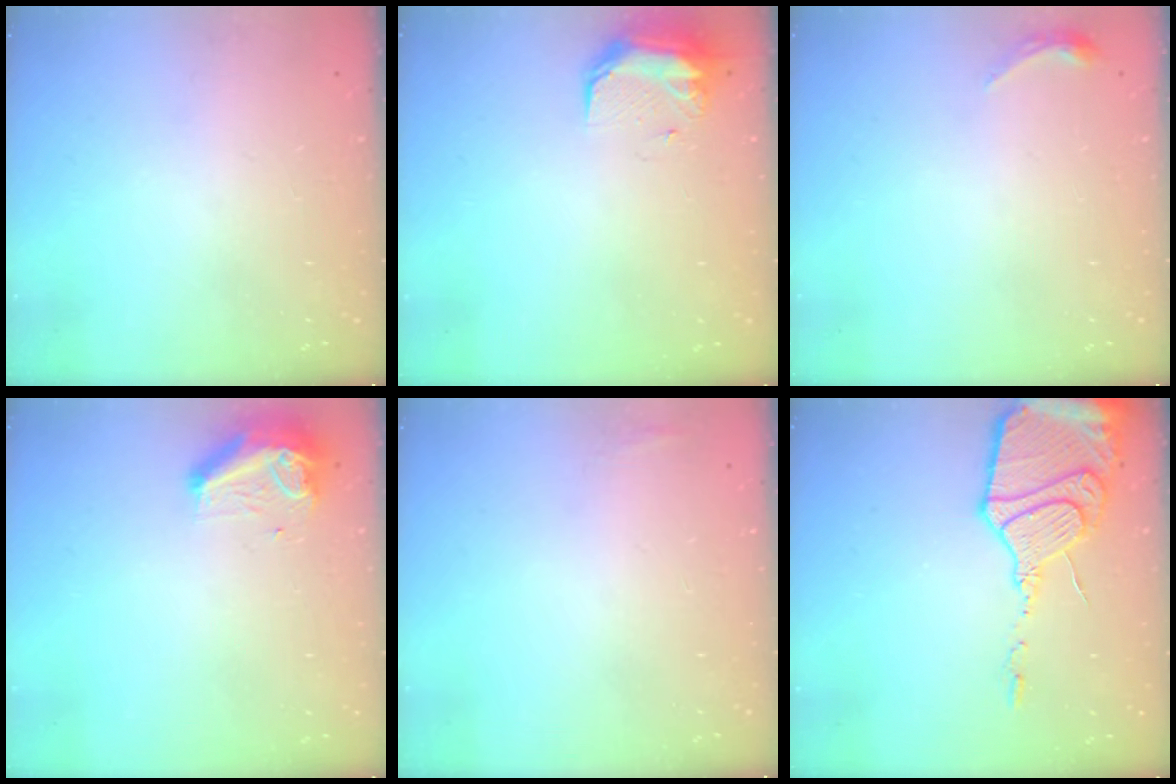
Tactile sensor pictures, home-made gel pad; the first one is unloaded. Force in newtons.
{"total": 9.1, "press": 9.0, "slide": 1.5}
{"total": 3.4, "press": 3.3, "slide": 0.6}
{"total": 9.6, "press": 9.5, "slide": 0.6}
{"total": 9.7, "press": 4.2, "slide": 8.8}
{"total": 19.2, "press": 19.1, "slide": 1.6}